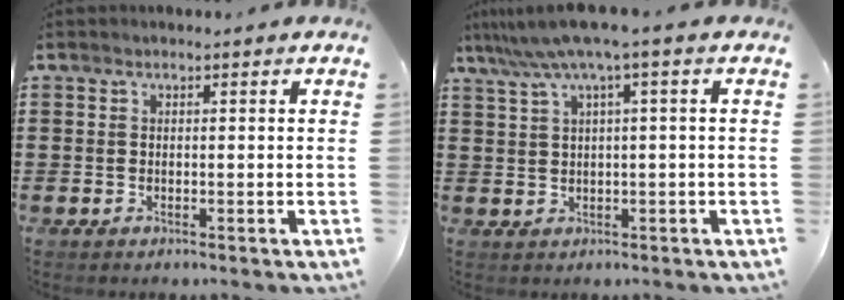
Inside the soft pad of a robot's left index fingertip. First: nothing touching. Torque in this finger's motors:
{"motor_torque": [1.33, -0.81, 0.79, 0.21]}